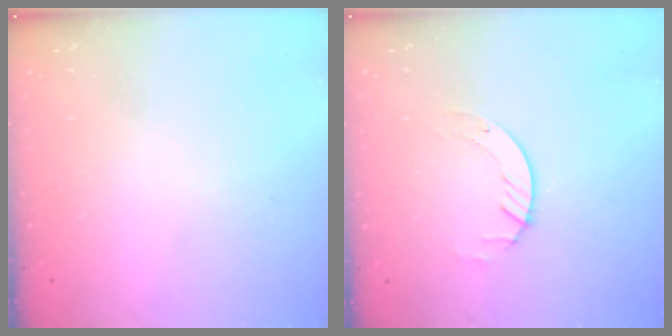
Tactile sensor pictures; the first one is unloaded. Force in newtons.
{"total": 2.7, "press": 2.7, "slide": 0.3}